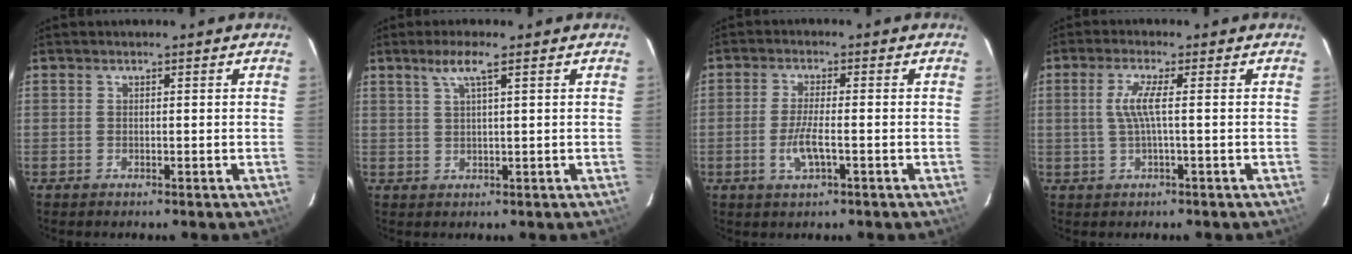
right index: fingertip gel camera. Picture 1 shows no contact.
{"total": 3.4, "force": [2.0, -0.1, 2.8], "torque": [-0.056, 0.005, 0.039]}
{"total": 4.8, "force": [-1.7, 1.0, 4.3], "torque": [-0.088, -0.008, -0.033]}
{"total": 4.0, "force": [0.0, -0.1, 4.0], "torque": [-0.084, -0.001, 0.004]}